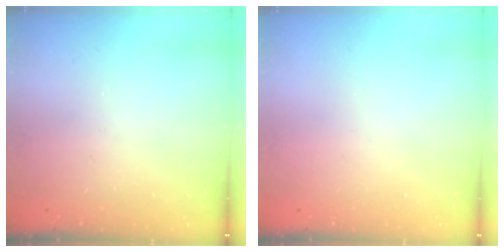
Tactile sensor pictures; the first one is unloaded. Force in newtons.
{"total": 0.0}